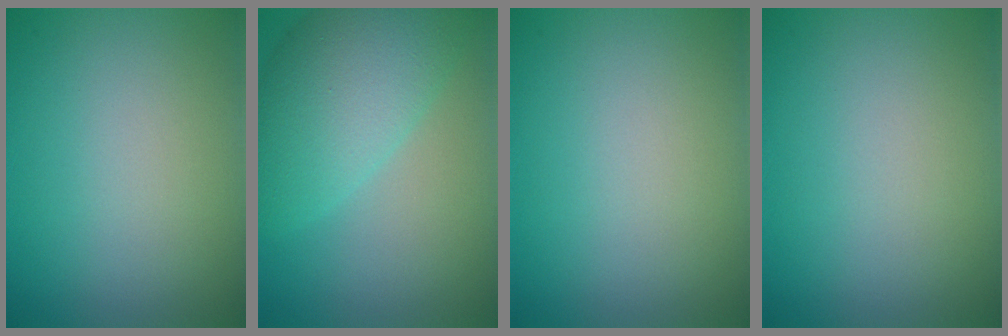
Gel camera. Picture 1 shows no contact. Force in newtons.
{"total": 5.5, "press": 5.5, "slide": 0.4}
{"total": 0.0}
{"total": 0.0}